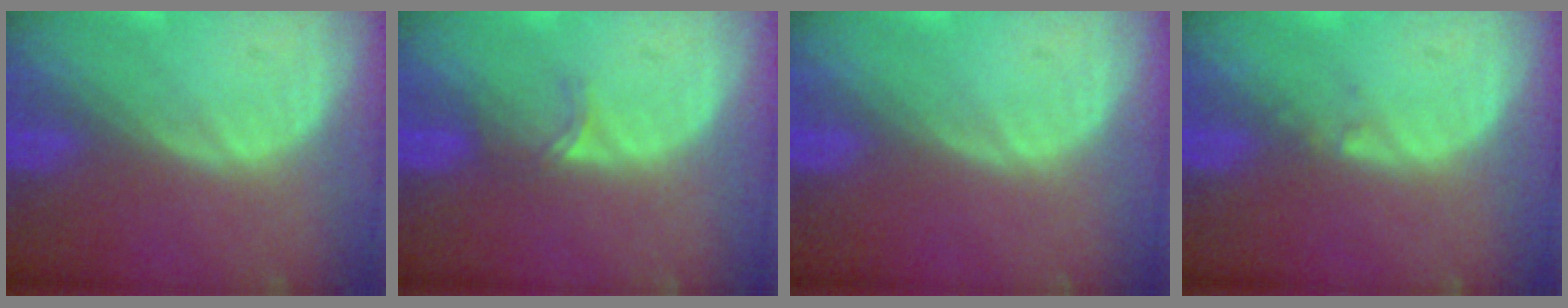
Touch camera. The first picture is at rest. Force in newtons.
{"total": 1.9, "press": 1.5, "slide": 1.2}
{"total": 0.0}
{"total": 0.6, "press": 0.5, "slide": 0.4}